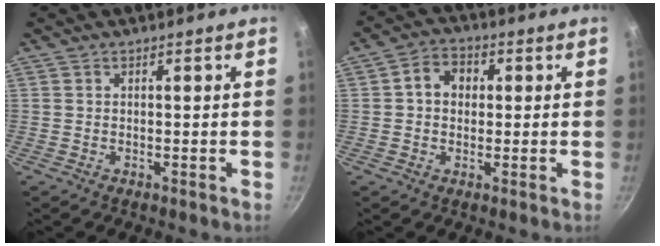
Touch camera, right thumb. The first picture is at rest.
{"total": 5.7, "force": [0.8, 4.7, 3.2], "torque": [-0.027, 0.011, 0.003]}